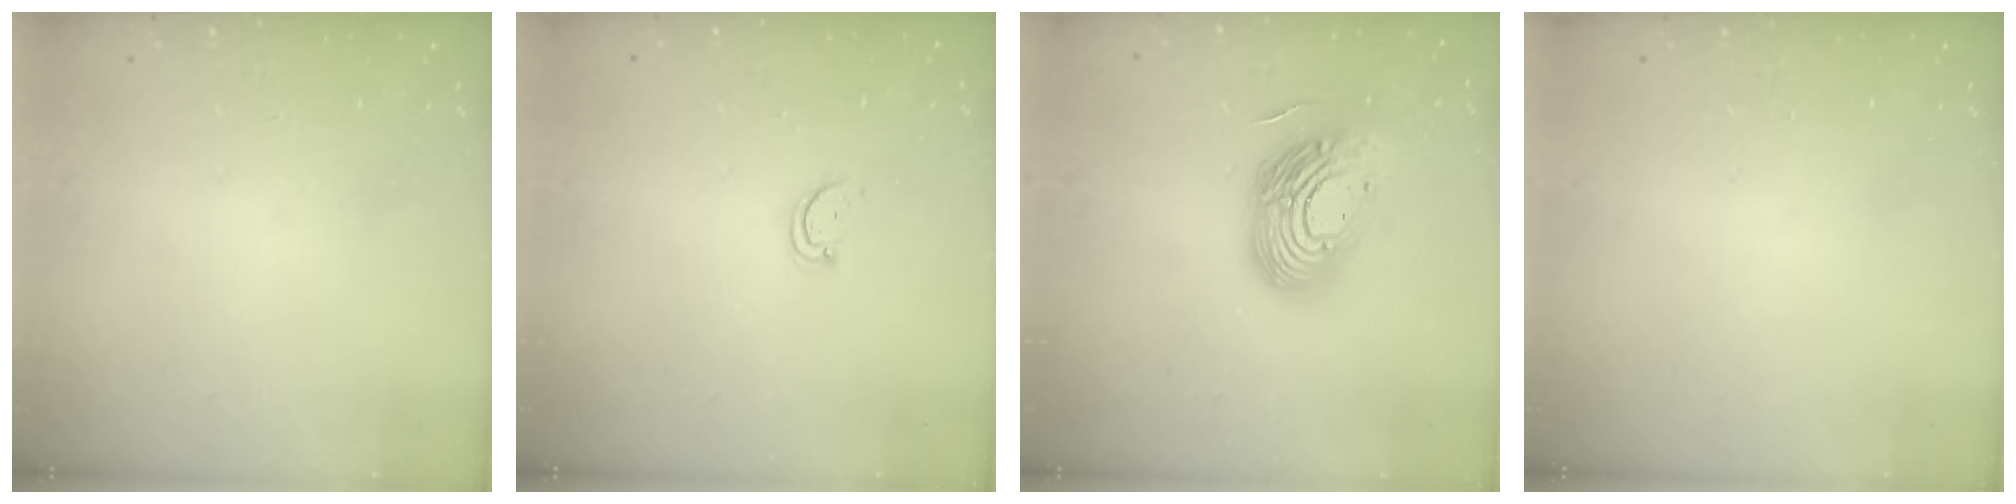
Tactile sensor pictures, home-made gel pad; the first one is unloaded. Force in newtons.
{"total": 2.9, "press": 2.9, "slide": 0.4}
{"total": 17.5, "press": 17.5, "slide": 1.3}
{"total": 0.0}